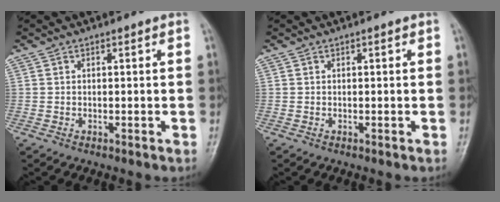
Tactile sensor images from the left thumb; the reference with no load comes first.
{"total": 0.0}